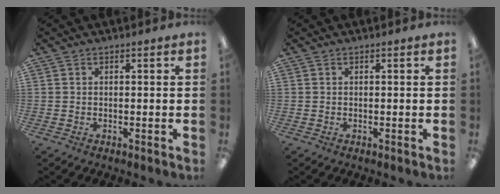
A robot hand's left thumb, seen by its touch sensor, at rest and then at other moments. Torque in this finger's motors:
{"motor_torque": [-0.03, 0.05, -0.18, 0.07, 0.00]}